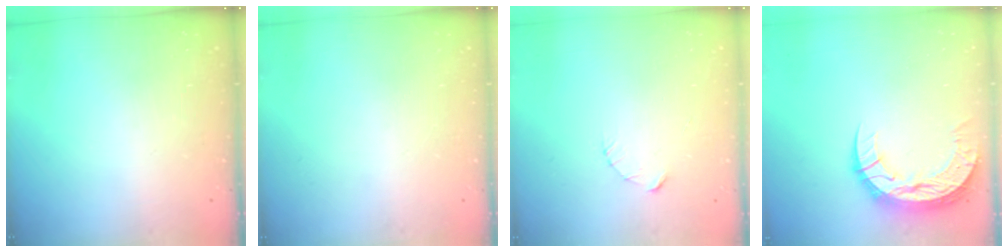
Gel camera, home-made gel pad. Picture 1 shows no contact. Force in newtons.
{"total": 0.0}
{"total": 2.3, "press": 2.3, "slide": 0.3}
{"total": 12.6, "press": 12.6, "slide": 0.9}